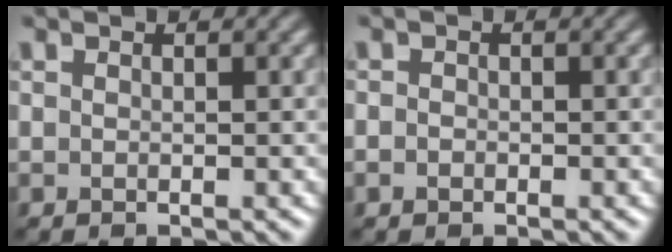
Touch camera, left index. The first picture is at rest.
{"total": 0.9, "force": [-0.7, -0.2, -0.6], "torque": [0.001, -0.001, 0.001]}